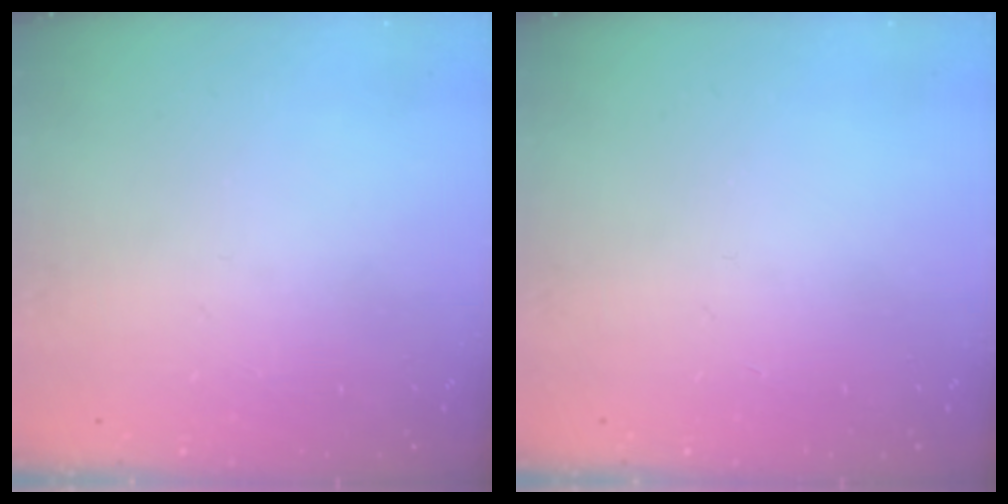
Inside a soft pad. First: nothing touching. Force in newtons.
{"total": 0.0}